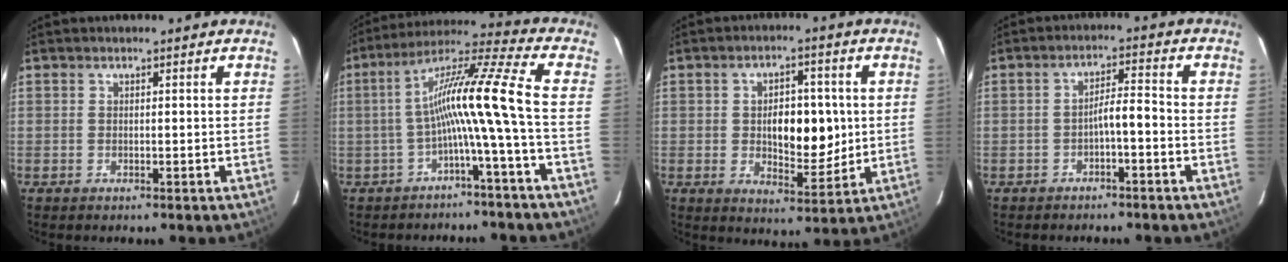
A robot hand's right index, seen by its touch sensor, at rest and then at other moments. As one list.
[{"total": 11.3, "force": [-2.1, -2.2, 10.9], "torque": [-0.187, 0.037, -0.039]}, {"total": 9.4, "force": [0.4, 4.6, 8.2], "torque": [-0.123, 0.006, 0.017]}, {"total": 3.7, "force": [-1.6, 0.6, 3.3], "torque": [-0.051, 0.015, -0.024]}]